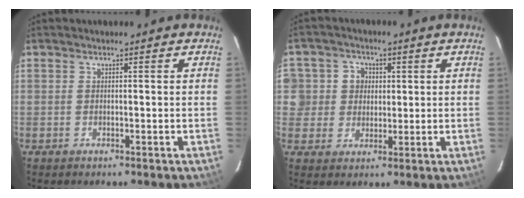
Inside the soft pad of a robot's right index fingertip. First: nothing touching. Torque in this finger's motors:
{"motor_torque": [0.03, 0.06, 0.09, 0.02]}